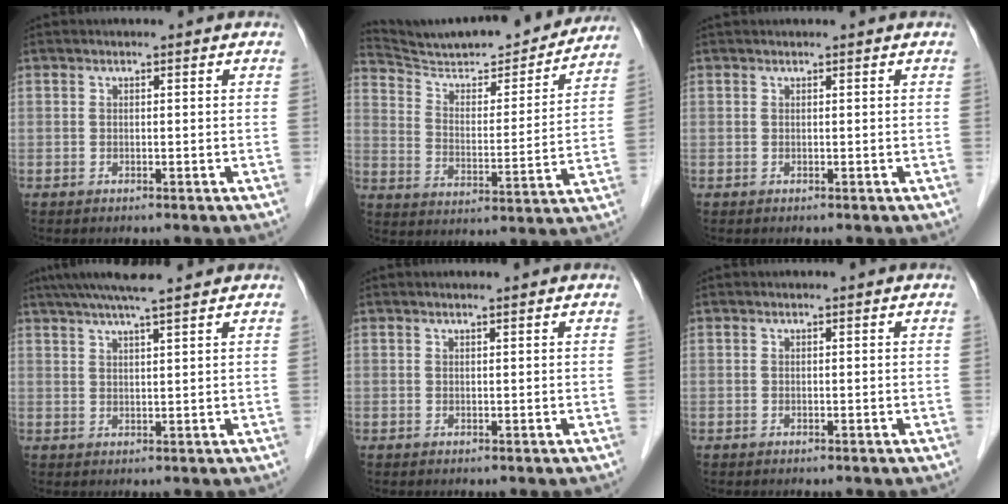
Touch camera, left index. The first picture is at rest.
{"total": 22.2, "force": [20.6, 3.0, 7.8], "torque": [-0.125, -0.020, 0.296]}
{"total": 1.3, "force": [1.2, 0.1, 0.5], "torque": [-0.008, 0.023, 0.020]}
{"total": 8.7, "force": [7.2, -0.2, 4.9], "torque": [-0.078, 0.031, 0.109]}
{"total": 1.0, "force": [0.8, -0.1, 0.5], "torque": [-0.011, 0.007, 0.016]}
{"total": 0.0}